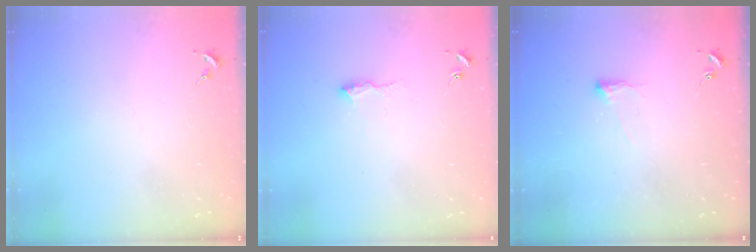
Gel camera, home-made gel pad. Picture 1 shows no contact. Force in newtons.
{"total": 8.0, "press": 8.0, "slide": 0.8}
{"total": 4.1, "press": 4.1, "slide": 0.7}